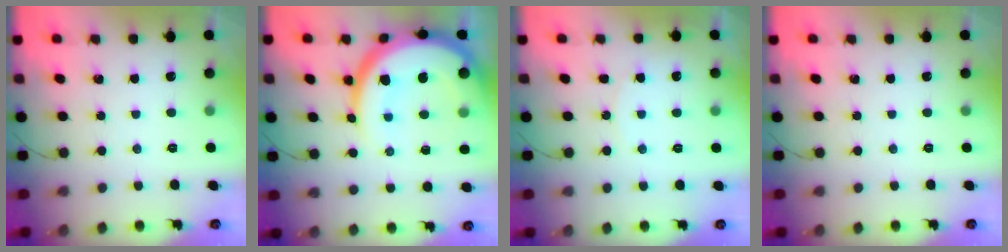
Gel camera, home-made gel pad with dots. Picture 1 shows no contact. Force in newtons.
{"total": 22.7, "press": 22.6, "slide": 1.7}
{"total": 5.6, "press": 5.6, "slide": 0.6}
{"total": 0.0}